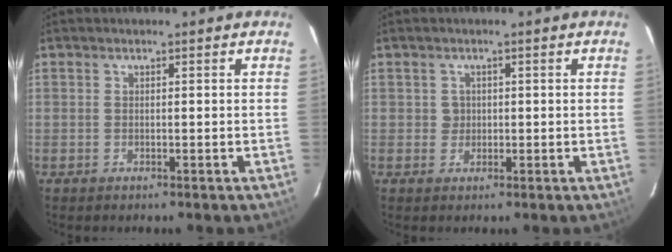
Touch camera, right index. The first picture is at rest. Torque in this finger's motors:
{"motor_torque": [-0.17, 0.08, 0.02, 0.00]}